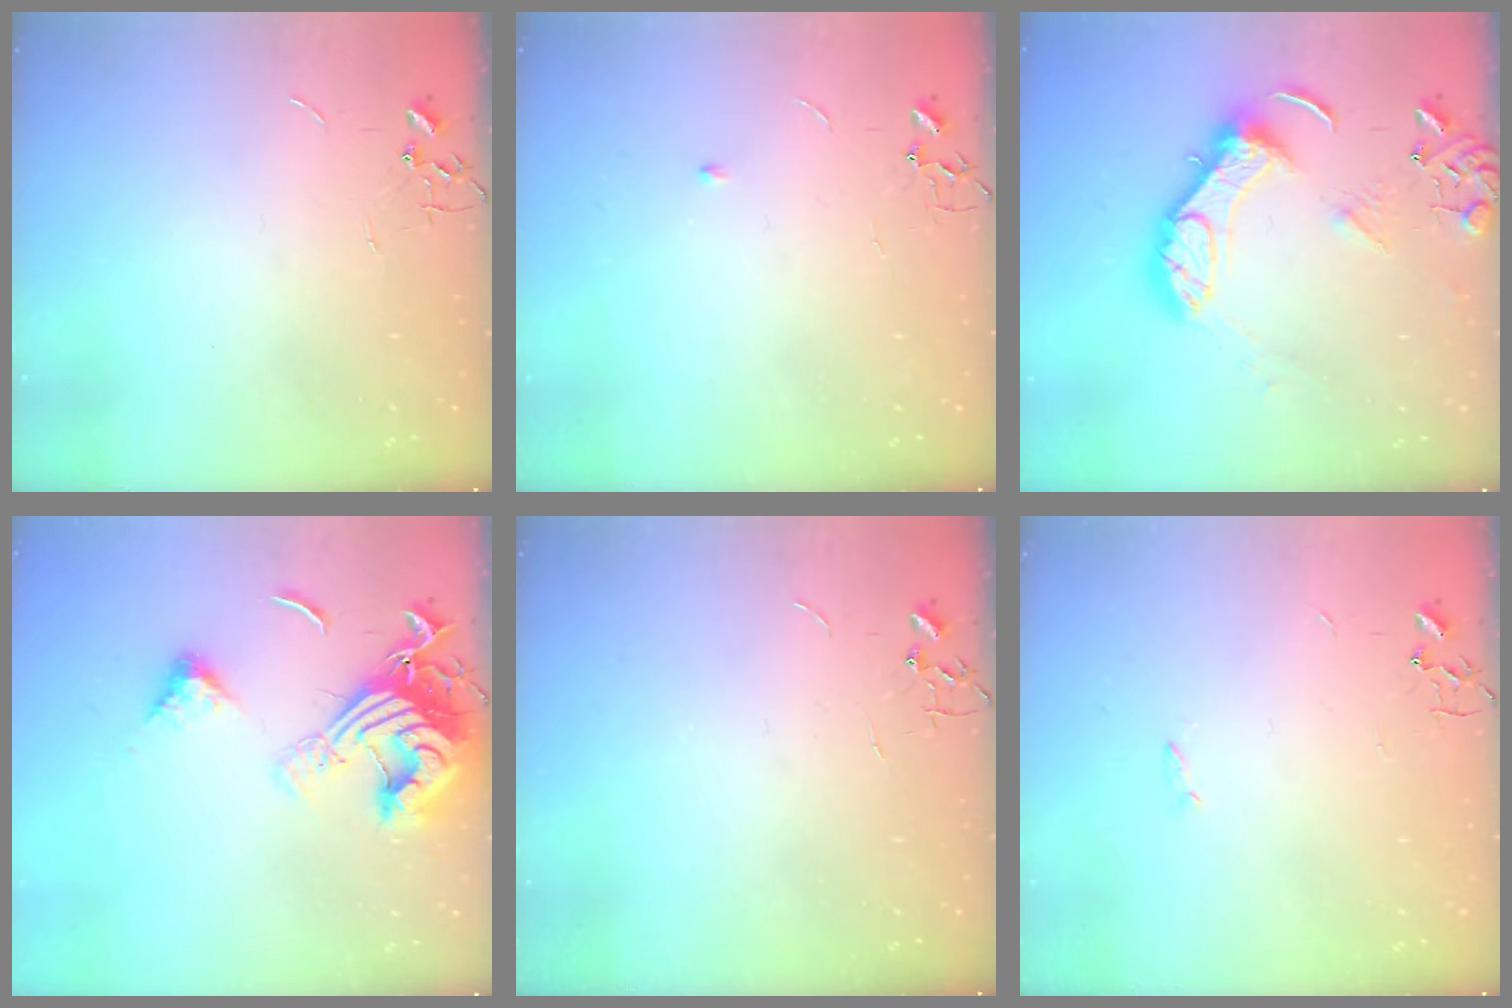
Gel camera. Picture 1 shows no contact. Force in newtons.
{"total": 3.4, "press": 3.3, "slide": 0.6}
{"total": 14.2, "press": 14.1, "slide": 1.4}
{"total": 18.0, "press": 17.9, "slide": 2.1}
{"total": 0.0}
{"total": 1.1, "press": 1.0, "slide": 0.3}